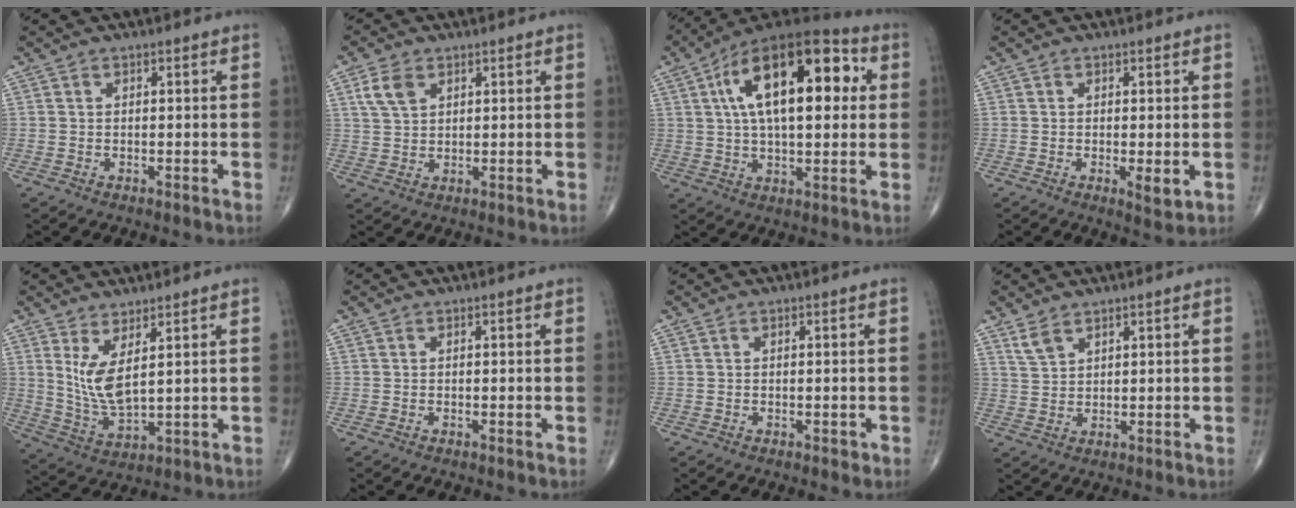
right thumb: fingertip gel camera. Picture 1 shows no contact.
{"total": 4.7, "force": [2.3, 3.0, 2.9], "torque": [-0.053, -0.001, 0.049]}
{"total": 23.3, "force": [5.7, 10.8, 19.8], "torque": [-0.304, 0.019, 0.083]}
{"total": 2.9, "force": [-0.5, 0.9, 2.8], "torque": [-0.045, -0.011, -0.008]}
{"total": 7.8, "force": [2.8, 2.5, 6.8], "torque": [-0.142, -0.036, 0.069]}
{"total": 0.0}
{"total": 0.6, "force": [-0.3, 0.4, 0.4], "torque": [-0.005, -0.001, -0.004]}
{"total": 3.0, "force": [2.3, 1.3, 1.5], "torque": [-0.029, -0.007, 0.054]}